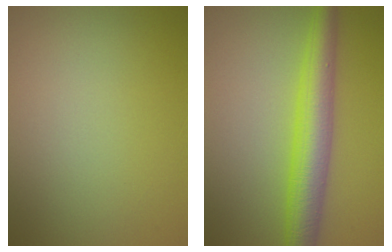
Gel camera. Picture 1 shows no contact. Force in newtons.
{"total": 5.7, "press": 5.7, "slide": 0.0}